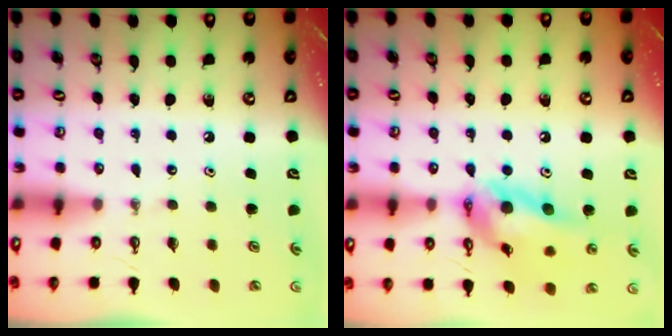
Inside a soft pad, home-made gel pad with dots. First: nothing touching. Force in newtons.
{"total": 15.7, "press": 15.6, "slide": 2.0}